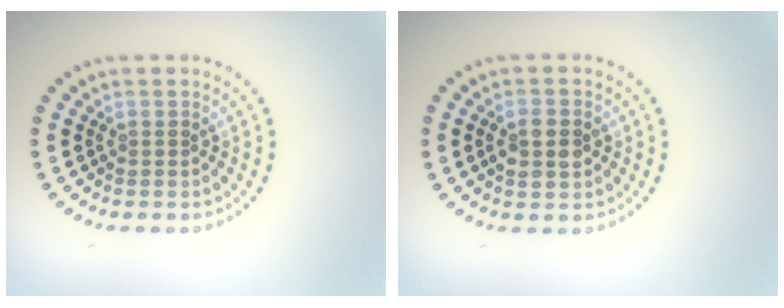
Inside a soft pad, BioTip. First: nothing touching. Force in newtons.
{"total": 2.6, "press": 2.5, "slide": 0.2}